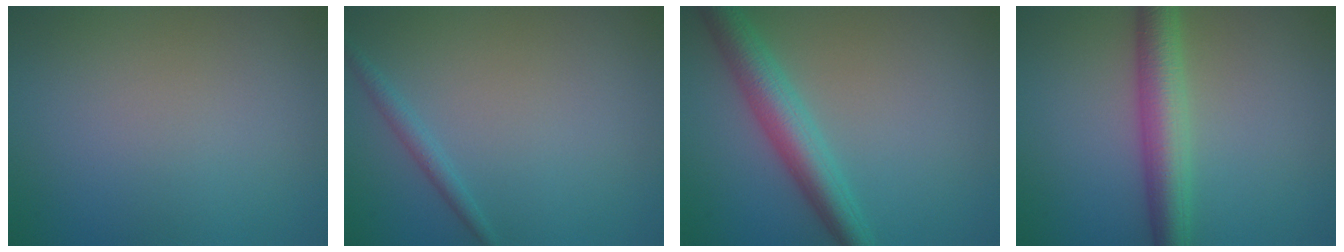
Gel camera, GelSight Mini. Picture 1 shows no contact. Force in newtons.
{"total": 1.3, "press": 1.3, "slide": 0.0}
{"total": 4.7, "press": 4.7, "slide": 0.1}
{"total": 4.9, "press": 4.9, "slide": 0.2}